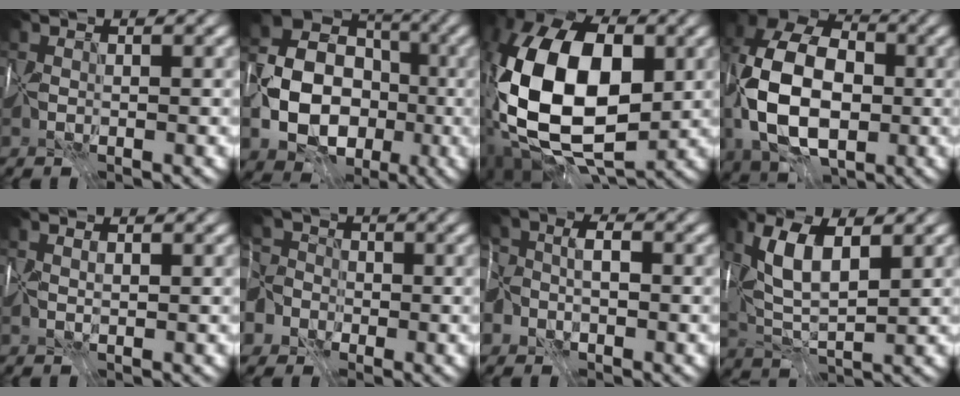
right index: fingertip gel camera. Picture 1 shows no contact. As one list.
[{"total": 12.7, "force": [-2.8, 9.8, 7.5], "torque": [-0.139, -0.028, -0.052]}, {"total": 17.3, "force": [-0.4, 10.4, 13.8], "torque": [-0.278, 0.006, -0.023]}, {"total": 14.4, "force": [-1.0, 9.8, 10.6], "torque": [-0.219, -0.005, -0.028]}, {"total": 0.6, "force": [0.4, 0.0, 0.5], "torque": [-0.008, 0.001, 0.007]}, {"total": 9.5, "force": [-3.9, 7.8, 3.8], "torque": [-0.072, -0.007, -0.107]}, {"total": 7.4, "force": [-2.3, 5.9, 3.9], "torque": [-0.075, 0.002, -0.072]}, {"total": 7.2, "force": [2.8, 2.9, 6.0], "torque": [-0.126, 0.010, 0.048]}]